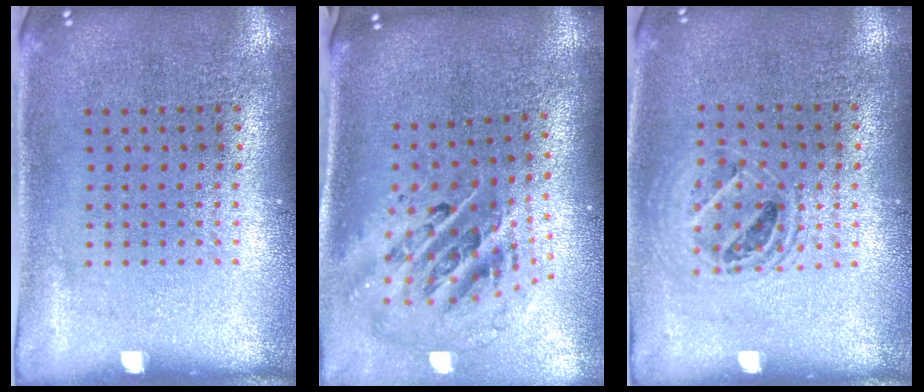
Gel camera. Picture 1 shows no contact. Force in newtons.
{"total": 2.8, "press": 1.9, "slide": 2.1}
{"total": 1.4, "press": 1.2, "slide": 0.6}